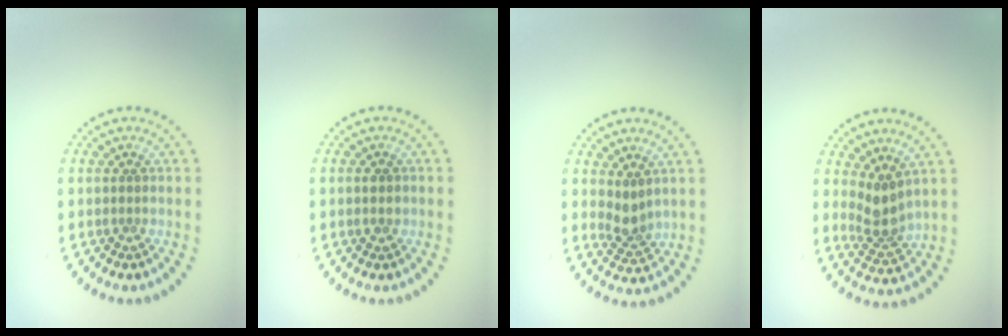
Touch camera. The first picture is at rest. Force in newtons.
{"total": 1.4, "press": 1.4, "slide": 0.1}
{"total": 2.1, "press": 1.7, "slide": 1.2}
{"total": 2.9, "press": 2.2, "slide": 1.9}